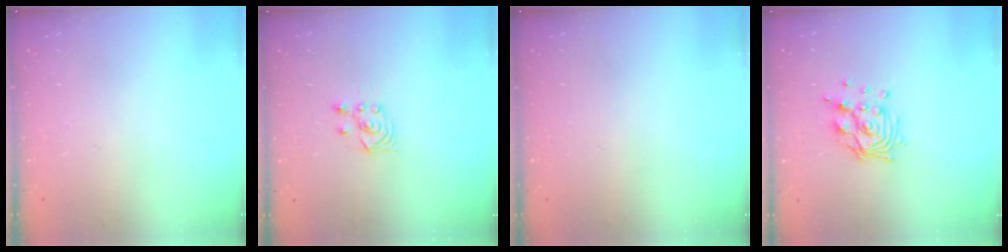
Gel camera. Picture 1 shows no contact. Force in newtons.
{"total": 2.9, "press": 2.5, "slide": 1.4}
{"total": 0.0}
{"total": 11.1, "press": 10.9, "slide": 1.6}